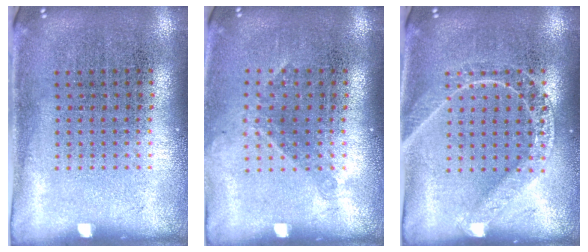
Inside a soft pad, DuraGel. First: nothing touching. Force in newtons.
{"total": 1.1, "press": 0.8, "slide": 0.6}
{"total": 2.2, "press": 2.1, "slide": 0.3}